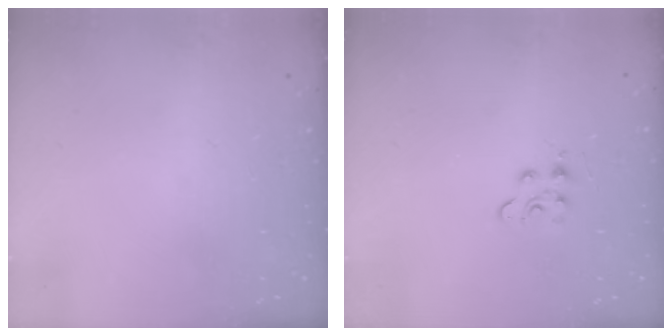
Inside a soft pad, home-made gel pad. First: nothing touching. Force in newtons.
{"total": 4.1, "press": 4.1, "slide": 0.4}